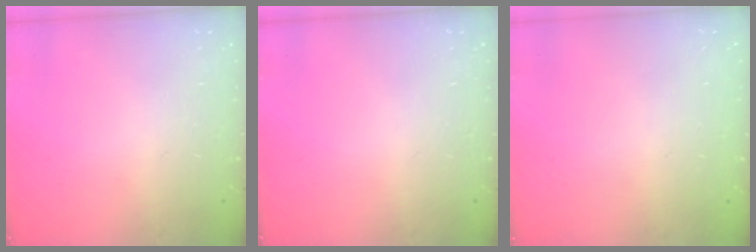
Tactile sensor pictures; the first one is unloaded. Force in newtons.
{"total": 0.0}
{"total": 0.0}